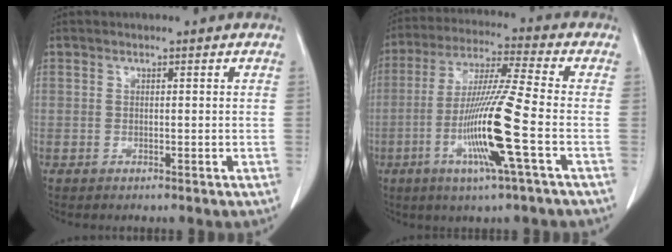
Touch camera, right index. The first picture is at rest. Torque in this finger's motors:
{"motor_torque": [2.09, -0.05, 1.04, 0.16]}